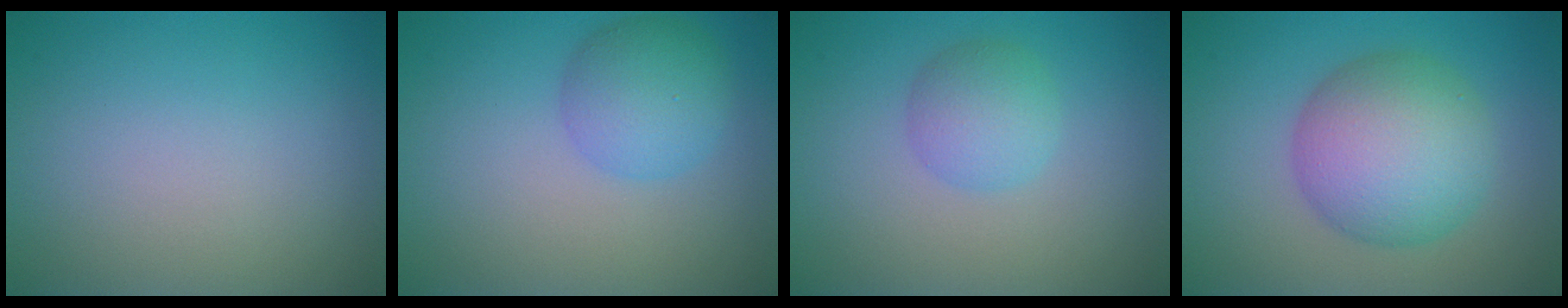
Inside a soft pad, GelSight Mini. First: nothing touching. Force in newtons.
{"total": 4.0, "press": 3.9, "slide": 0.2}
{"total": 2.9, "press": 2.9, "slide": 0.1}
{"total": 8.1, "press": 8.1, "slide": 0.0}